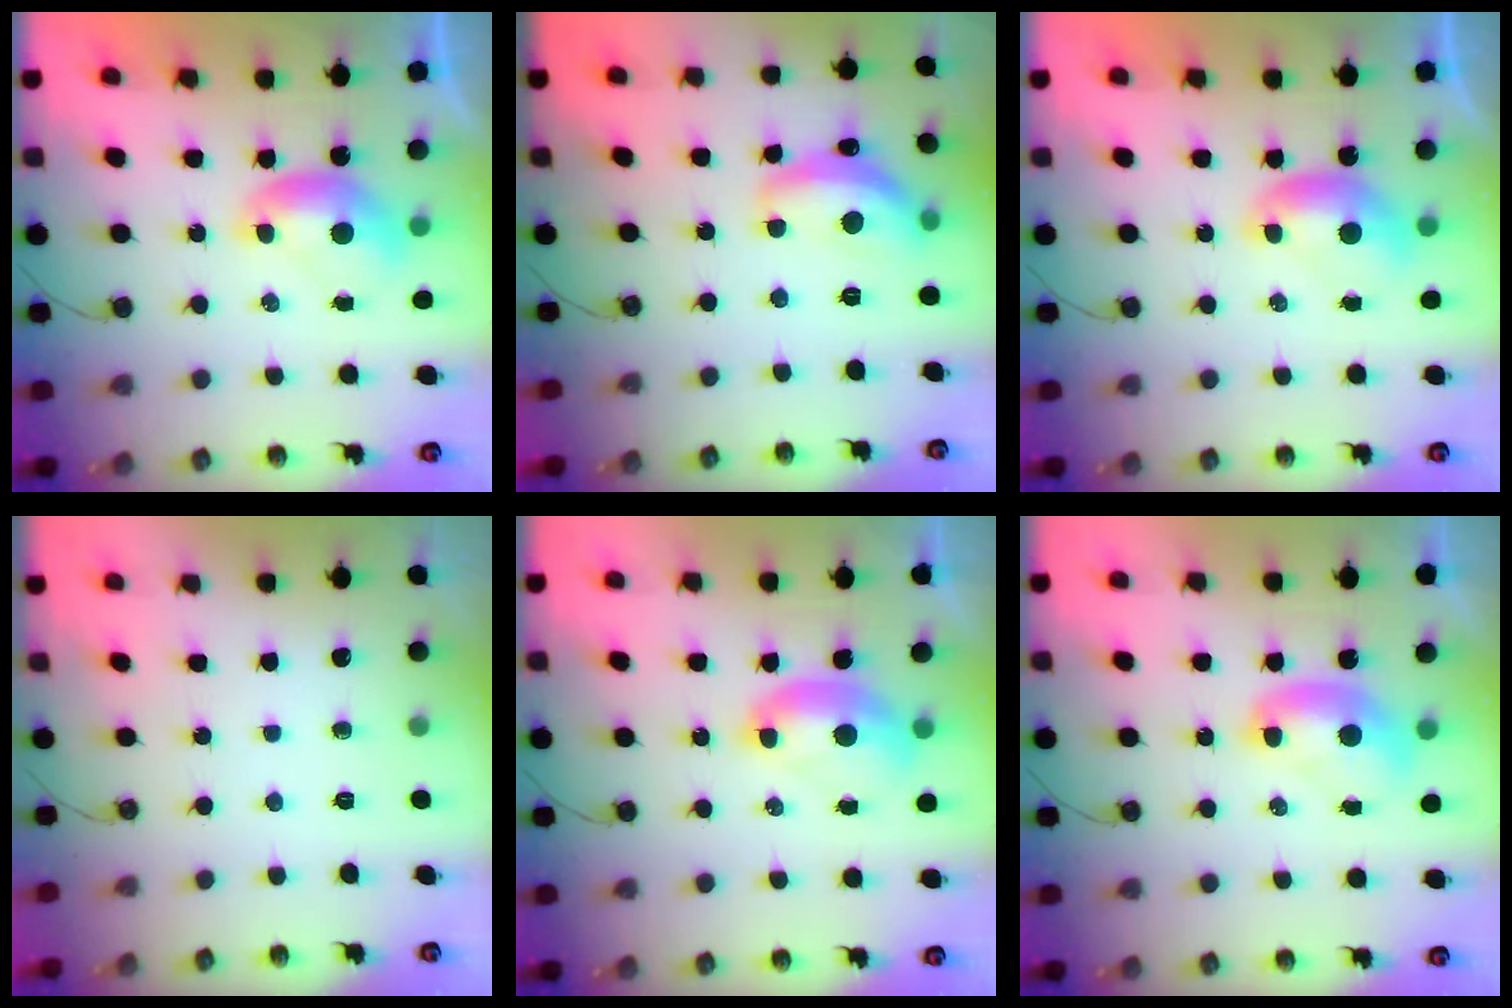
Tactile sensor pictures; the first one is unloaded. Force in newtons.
{"total": 8.3, "press": 8.3, "slide": 0.5}
{"total": 0.0}
{"total": 0.0}
{"total": 2.5, "press": 2.5, "slide": 0.5}
{"total": 2.0, "press": 2.0, "slide": 0.2}